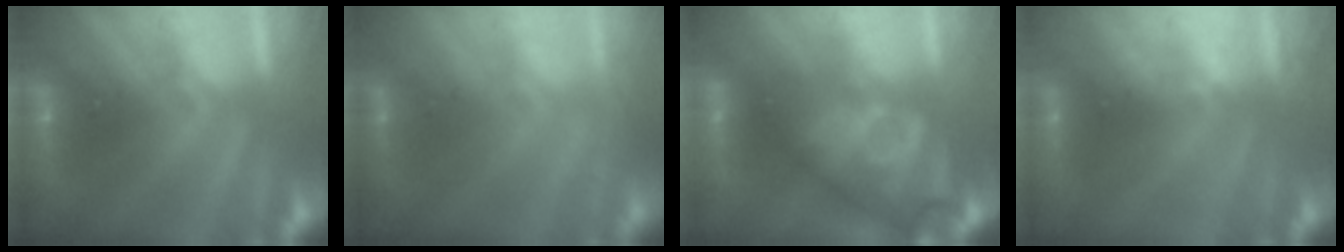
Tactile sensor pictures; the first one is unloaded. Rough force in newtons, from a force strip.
{"total": 2.7}
{"total": 4.6}
{"total": 2.2}